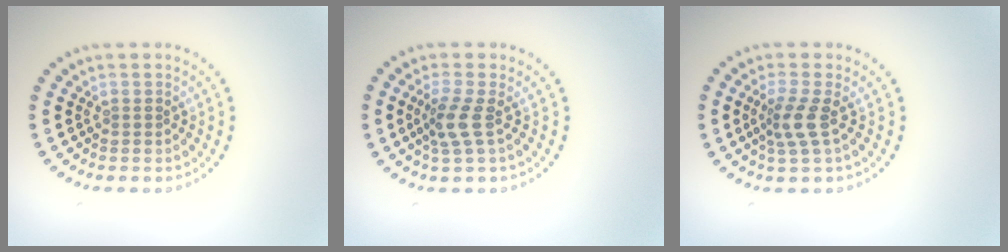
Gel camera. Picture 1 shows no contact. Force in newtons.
{"total": 2.3, "press": 1.7, "slide": 1.5}
{"total": 2.4, "press": 1.8, "slide": 1.6}